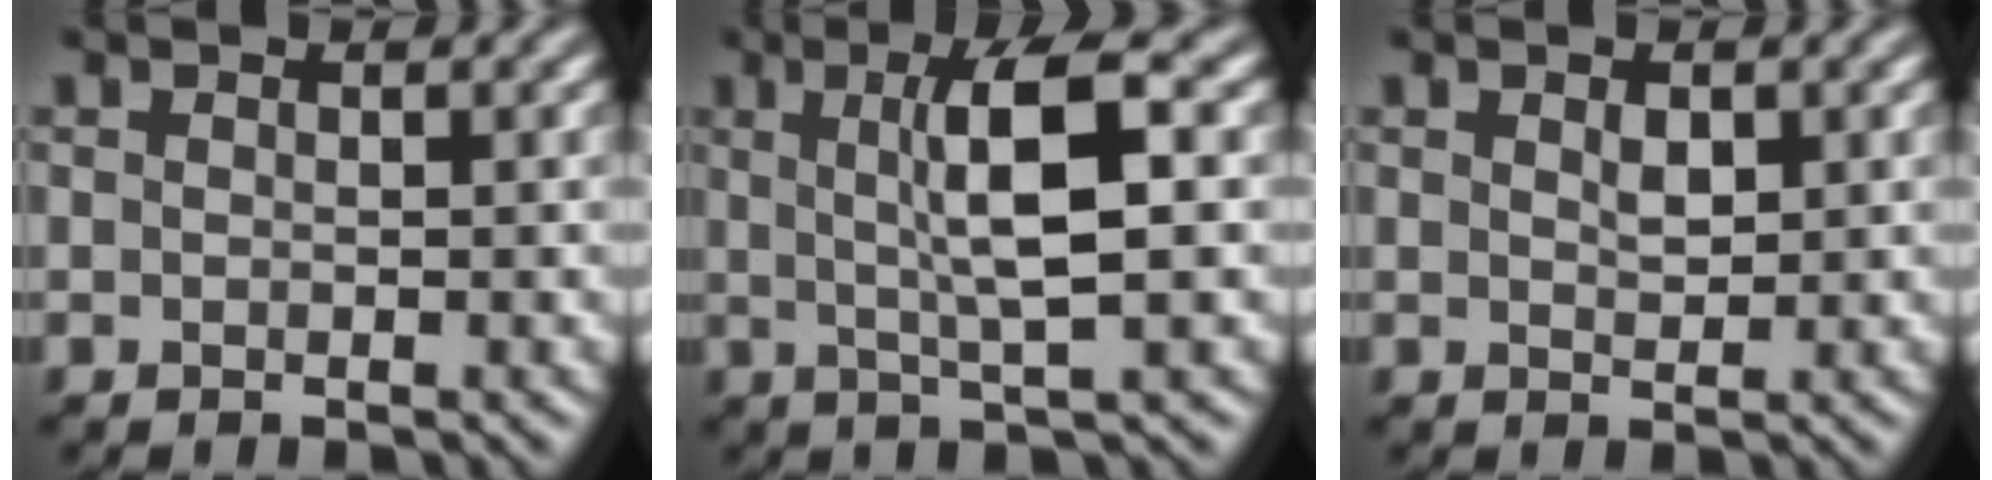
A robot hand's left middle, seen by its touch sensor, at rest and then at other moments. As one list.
[{"total": 6.5, "force": [1.1, 1.3, 6.3], "torque": [-0.101, 0.009, 0.019]}, {"total": 1.3, "force": [0.6, 0.6, 0.9], "torque": [-0.018, 0.000, 0.012]}]